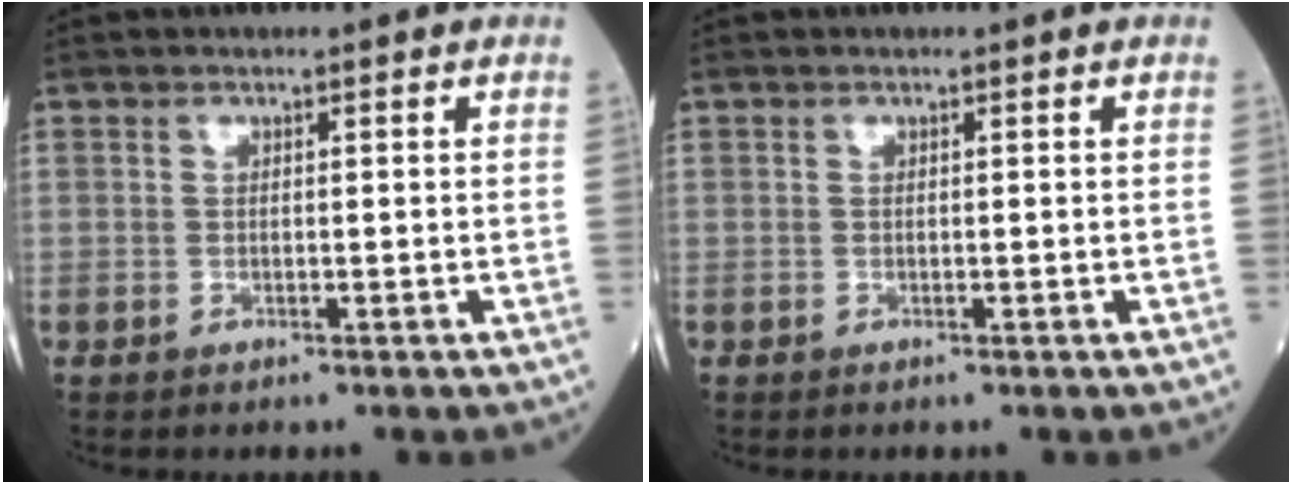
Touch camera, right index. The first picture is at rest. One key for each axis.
{"total": 0.0}